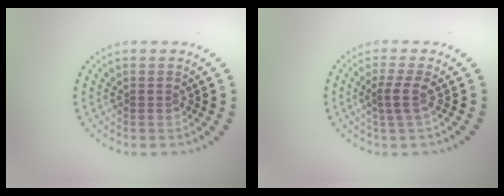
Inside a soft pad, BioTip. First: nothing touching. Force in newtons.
{"total": 1.7, "press": 1.1, "slide": 1.3}